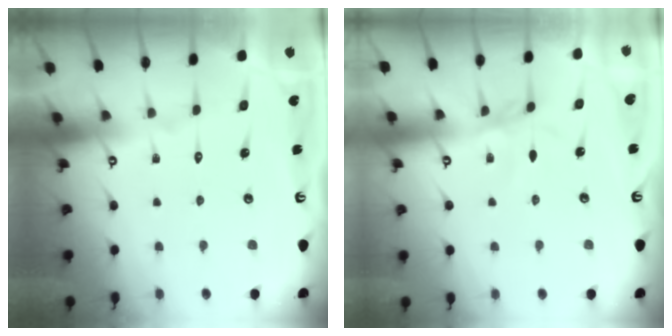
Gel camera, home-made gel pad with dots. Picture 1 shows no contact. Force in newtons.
{"total": 2.2, "press": 2.2, "slide": 0.4}